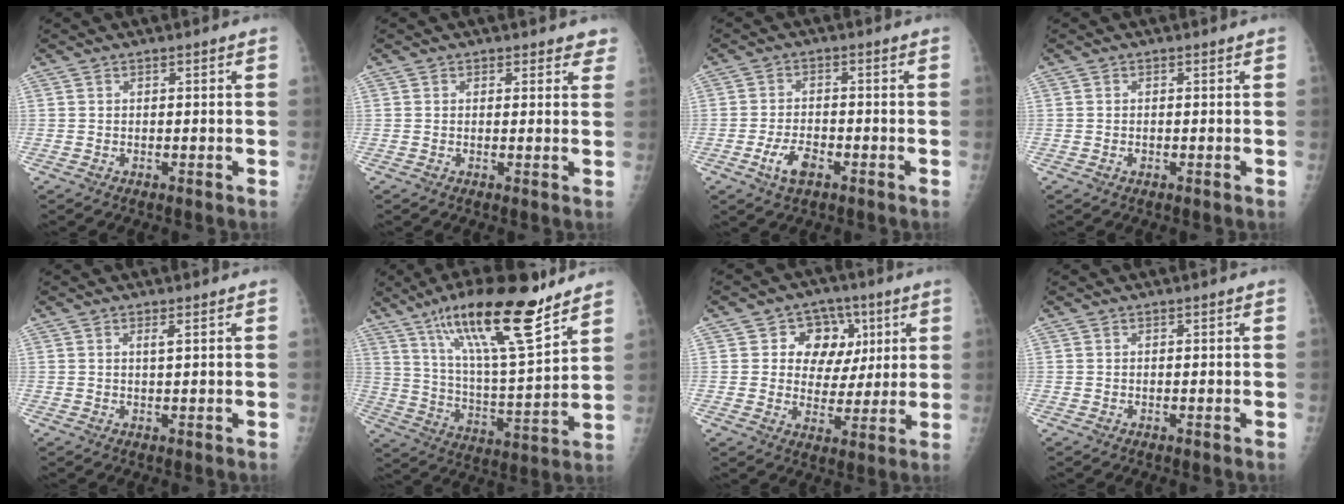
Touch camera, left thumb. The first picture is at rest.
{"total": 2.8, "force": [2.2, 1.7, 0.3], "torque": [0.032, -0.009, 0.011]}
{"total": 5.1, "force": [-2.5, 2.6, 3.6], "torque": [-0.068, 0.011, -0.044]}
{"total": 0.7, "force": [-0.2, 0.5, 0.4], "torque": [-0.005, 0.000, -0.004]}
{"total": 1.0, "force": [0.5, 0.0, 0.9], "torque": [-0.016, -0.001, 0.009]}
{"total": 21.6, "force": [14.5, 4.4, 15.3], "torque": [-0.247, -0.063, 0.252]}
{"total": 10.7, "force": [3.7, 8.8, 4.8], "torque": [-0.016, -0.005, 0.057]}
{"total": 0.0}